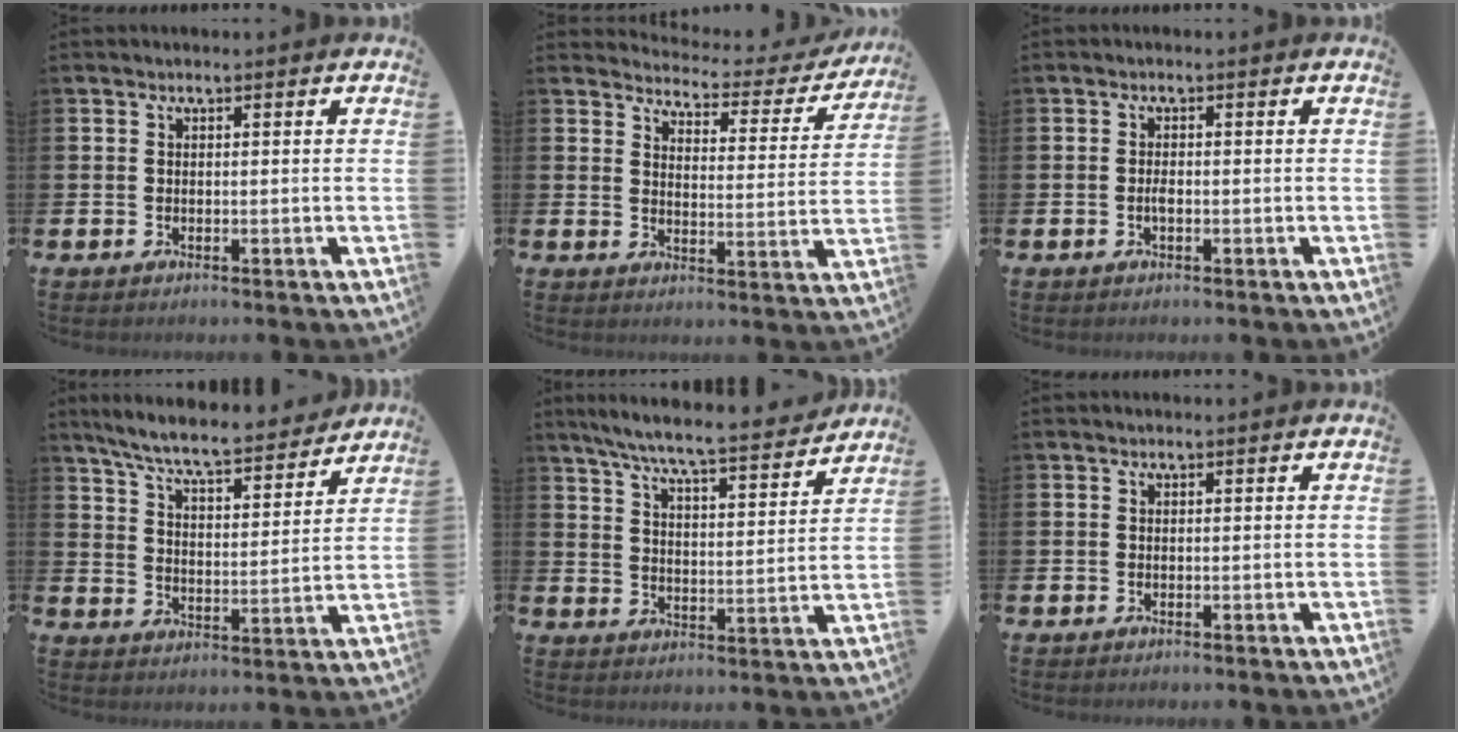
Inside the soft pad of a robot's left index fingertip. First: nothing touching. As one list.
[{"total": 3.6, "force": [3.3, 1.0, 0.7], "torque": [-0.029, -0.034, 0.048]}, {"total": 1.1, "force": [-0.3, 0.4, 1.0], "torque": [-0.016, -0.001, -0.007]}, {"total": 7.9, "force": [7.3, 0.7, 2.9], "torque": [-0.086, -0.048, 0.127]}, {"total": 7.7, "force": [7.1, 0.2, 2.9], "torque": [-0.077, -0.052, 0.120]}, {"total": 0.0}]